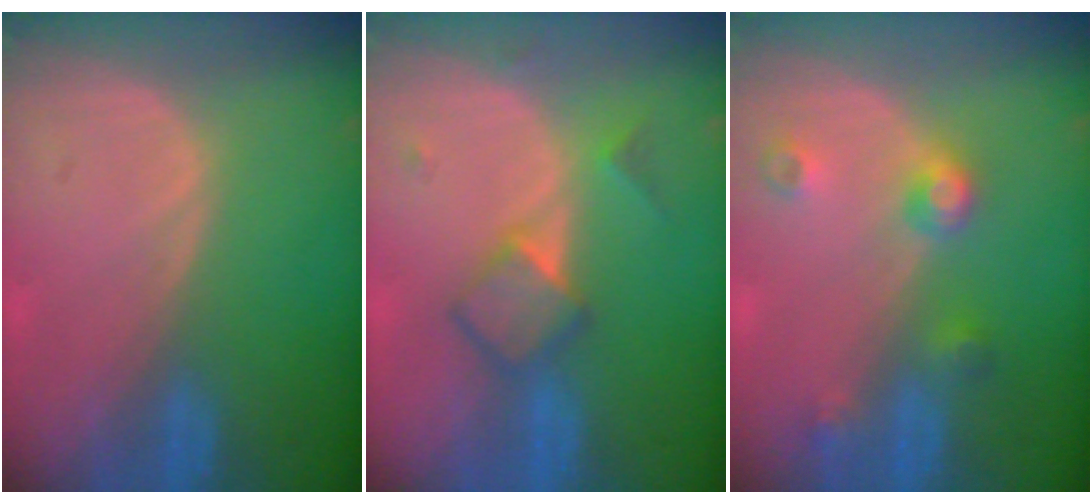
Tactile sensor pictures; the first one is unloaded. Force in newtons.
{"total": 4.8, "press": 4.6, "slide": 1.4}
{"total": 4.5, "press": 4.0, "slide": 2.0}